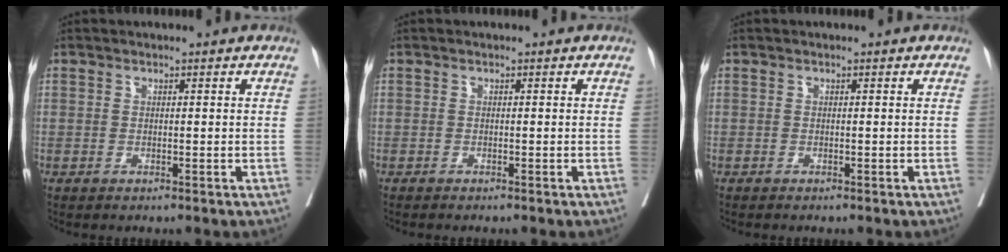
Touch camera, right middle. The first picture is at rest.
{"total": 1.2, "force": [-1.1, -0.1, 0.5], "torque": [-0.010, -0.002, -0.015]}
{"total": 1.0, "force": [-0.9, 0.0, 0.4], "torque": [-0.008, -0.002, -0.013]}